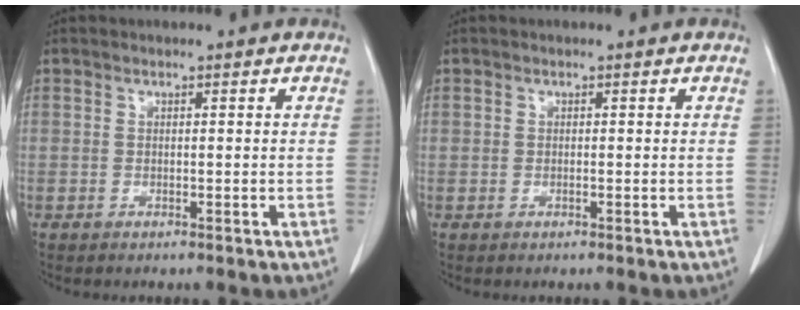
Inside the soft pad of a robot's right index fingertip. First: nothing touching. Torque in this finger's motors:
{"motor_torque": [0.08, 0.14, -0.02, 0.00]}